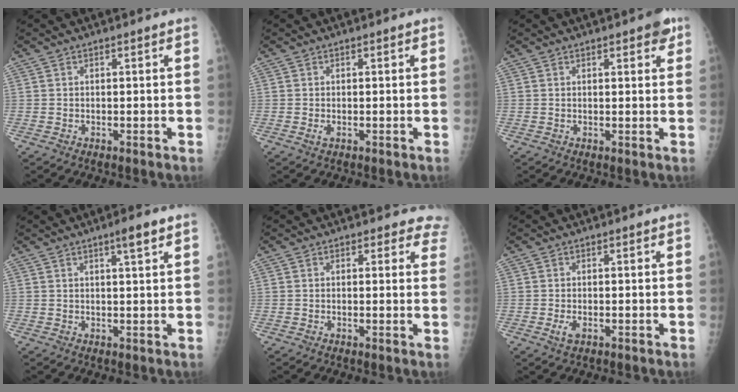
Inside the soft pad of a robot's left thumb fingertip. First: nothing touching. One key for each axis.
{"total": 1.1, "fx": 0.0, "fy": 0.6, "fz": 0.9, "tx": -0.017, "ty": -0.002, "tz": -0.004}
{"total": 3.6, "fx": 2.1, "fy": 1.5, "fz": 2.5, "tx": -0.015, "ty": -0.006, "tz": 0.021}
{"total": 3.6, "fx": 2.0, "fy": 0.5, "fz": 2.9, "tx": -0.042, "ty": -0.008, "tz": 0.031}
{"total": 5.3, "fx": 4.3, "fy": 2.9, "fz": 0.9, "tx": 0.036, "ty": -0.013, "tz": 0.022}
{"total": 2.0, "fx": -0.4, "fy": 1.1, "fz": 1.6, "tx": -0.034, "ty": -0.004, "tz": -0.011}